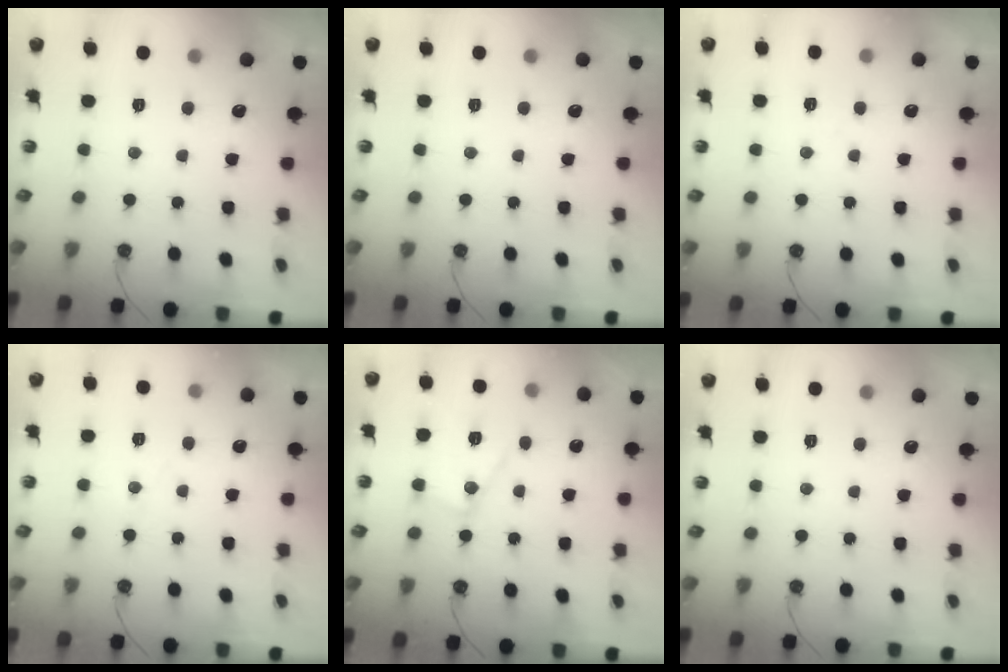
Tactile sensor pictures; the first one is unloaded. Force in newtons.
{"total": 0.0}
{"total": 3.3, "press": 3.3, "slide": 0.6}
{"total": 4.8, "press": 4.7, "slide": 0.7}
{"total": 12.5, "press": 12.5, "slide": 0.9}
{"total": 0.0}